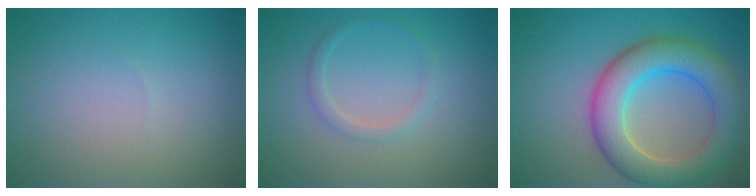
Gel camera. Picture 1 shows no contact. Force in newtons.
{"total": 1.3, "press": 1.3, "slide": 0.1}
{"total": 7.8, "press": 7.8, "slide": 0.6}